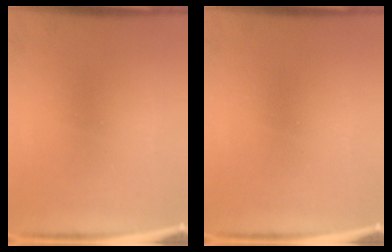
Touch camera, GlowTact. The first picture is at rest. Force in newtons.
{"total": 0.0}